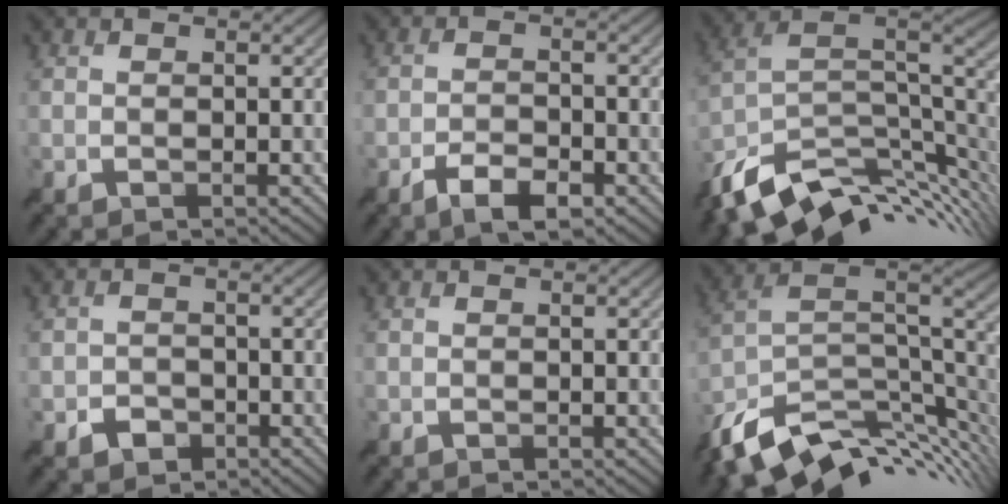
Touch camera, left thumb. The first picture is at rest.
{"total": 4.5, "force": [-2.9, 1.6, 3.0], "torque": [-0.056, -0.003, -0.050]}
{"total": 13.2, "force": [-7.0, 6.1, 9.3], "torque": [-0.206, -0.022, -0.113]}
{"total": 2.4, "force": [-1.5, 1.8, 0.7], "torque": [-0.006, -0.003, -0.028]}
{"total": 0.0}
{"total": 13.3, "force": [-7.1, 6.2, 9.4], "torque": [-0.208, -0.022, -0.115]}